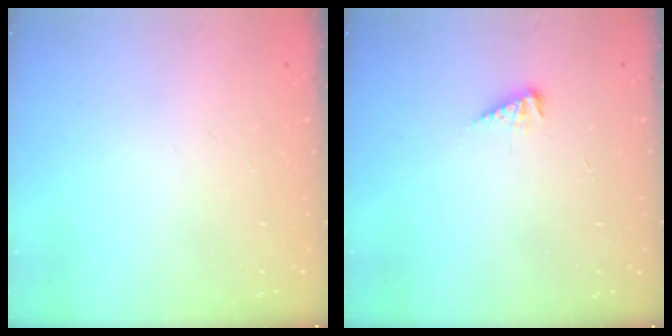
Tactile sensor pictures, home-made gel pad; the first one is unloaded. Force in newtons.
{"total": 4.1, "press": 4.1, "slide": 0.5}